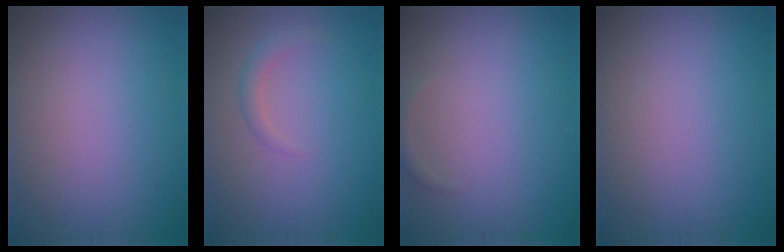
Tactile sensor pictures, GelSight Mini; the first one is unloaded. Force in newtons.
{"total": 1.4, "press": 1.4, "slide": 0.1}
{"total": 0.6, "press": 0.6, "slide": 0.1}
{"total": 0.0}